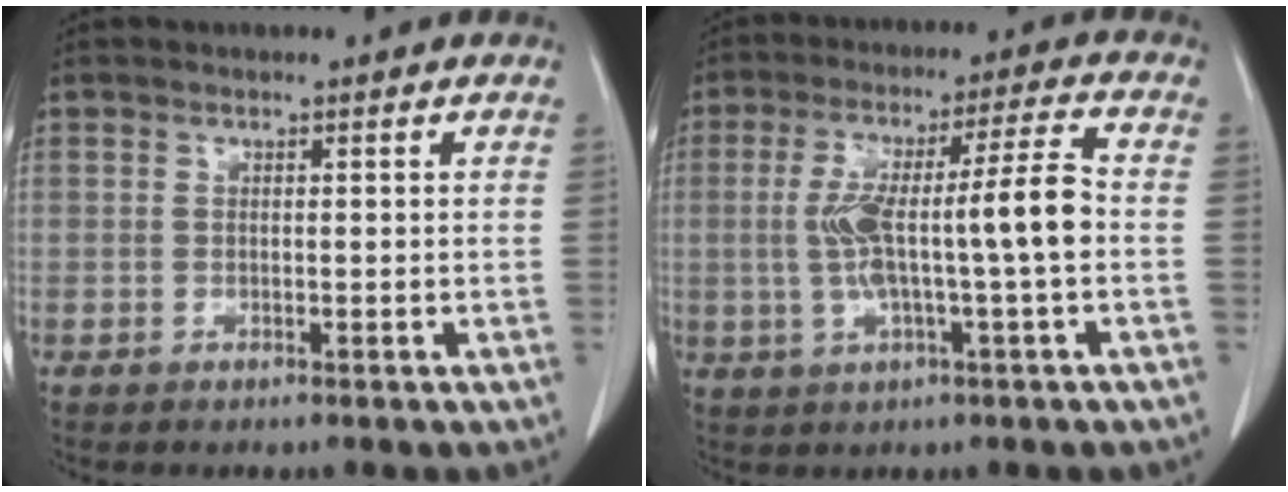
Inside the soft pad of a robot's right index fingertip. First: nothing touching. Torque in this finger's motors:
{"motor_torque": [0.72, -0.22, 0.29, 0.13]}